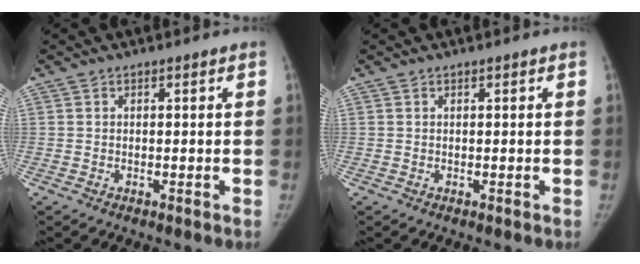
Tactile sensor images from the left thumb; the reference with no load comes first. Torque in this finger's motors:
{"motor_torque": [0.30, -0.03, 0.17, -0.65, 0.04]}